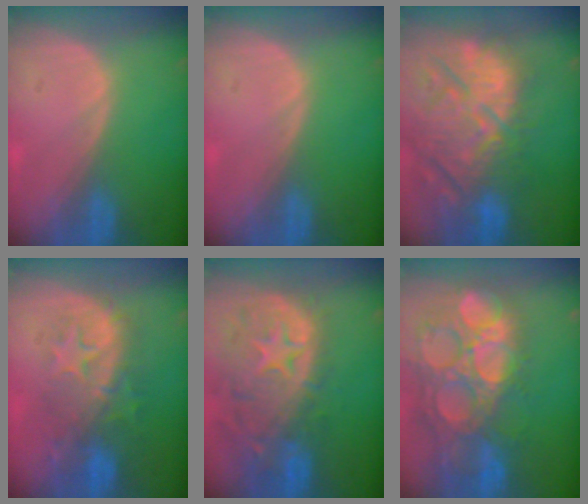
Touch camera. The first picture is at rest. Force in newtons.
{"total": 0.0}
{"total": 14.9, "press": 12.8, "slide": 7.7}
{"total": 9.0, "press": 8.7, "slide": 2.2}
{"total": 13.7, "press": 11.3, "slide": 7.9}
{"total": 15.4, "press": 12.8, "slide": 8.7}